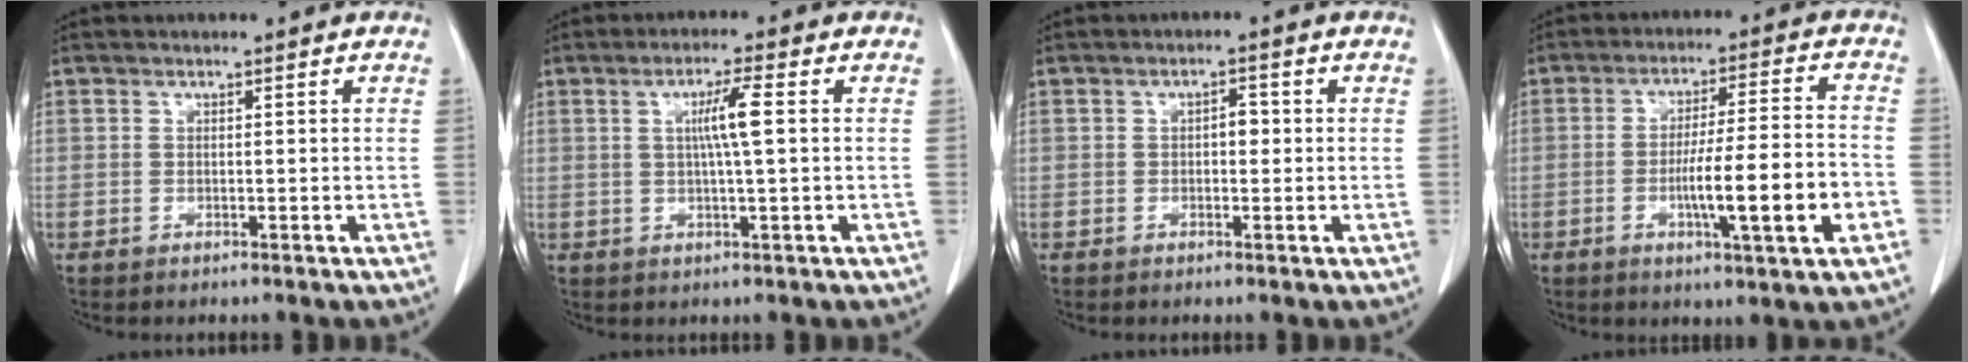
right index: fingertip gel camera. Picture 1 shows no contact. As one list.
[{"total": 4.9, "force": [0.7, -0.4, 4.8], "torque": [-0.087, 0.001, 0.014]}, {"total": 1.9, "force": [0.0, 1.0, 1.6], "torque": [-0.020, 0.005, -0.002]}, {"total": 12.3, "force": [-3.8, 0.4, 11.7], "torque": [-0.192, -0.001, -0.060]}]